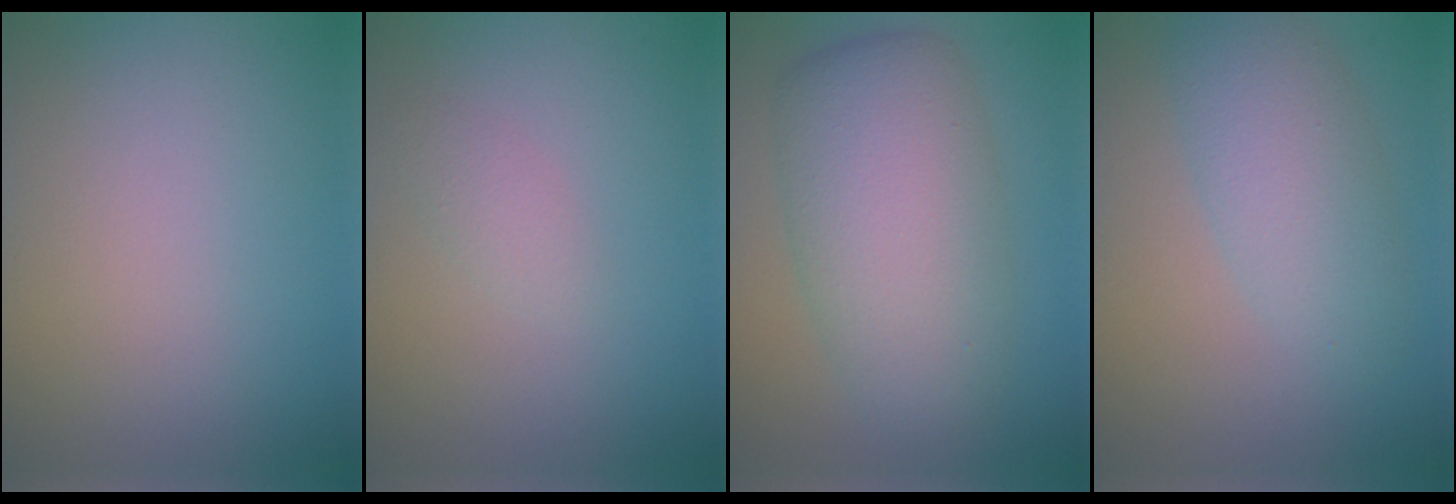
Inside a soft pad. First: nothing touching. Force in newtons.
{"total": 1.2, "press": 1.2, "slide": 0.0}
{"total": 7.9, "press": 7.9, "slide": 0.1}
{"total": 4.1, "press": 4.1, "slide": 0.3}